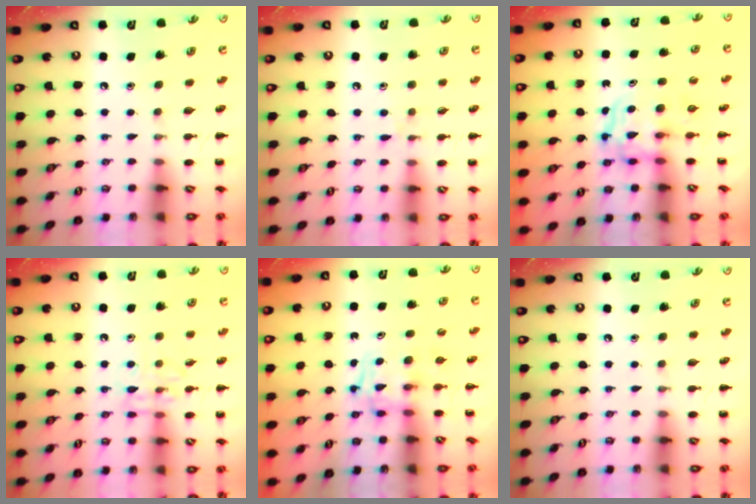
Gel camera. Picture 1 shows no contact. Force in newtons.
{"total": 6.4, "press": 6.0, "slide": 2.2}
{"total": 3.6, "press": 3.6, "slide": 0.2}
{"total": 9.5, "press": 9.5, "slide": 0.8}
{"total": 3.5, "press": 3.5, "slide": 0.5}
{"total": 0.0}